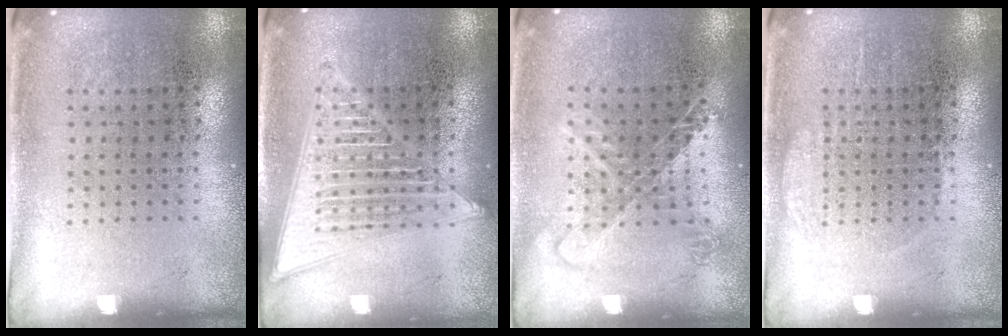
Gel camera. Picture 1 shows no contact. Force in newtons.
{"total": 2.9, "press": 2.9, "slide": 0.3}
{"total": 1.3, "press": 1.2, "slide": 0.6}
{"total": 0.9, "press": 0.9, "slide": 0.3}